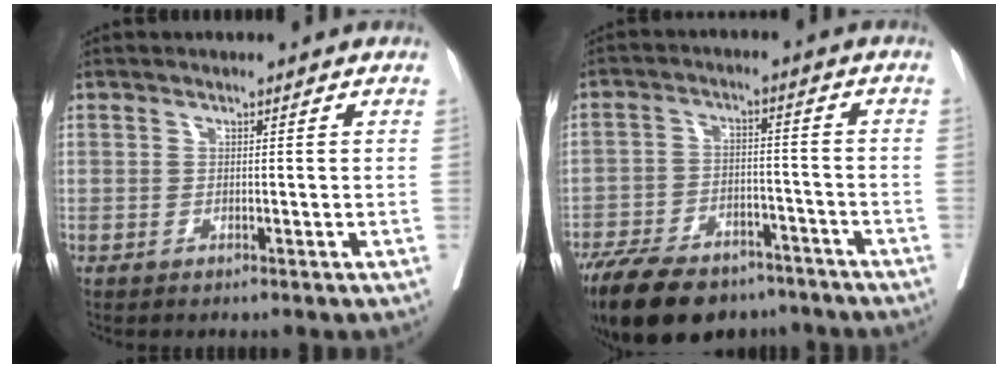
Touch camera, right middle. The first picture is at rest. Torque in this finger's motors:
{"motor_torque": [1.11, -1.03, 0.24, 0.08]}